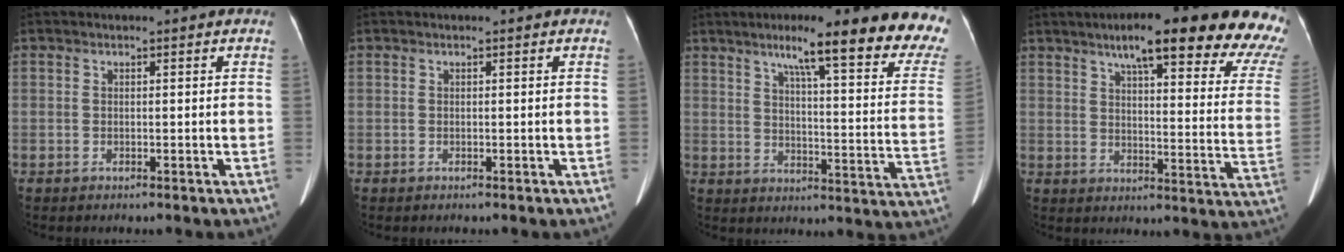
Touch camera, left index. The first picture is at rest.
{"total": 0.0}
{"total": 21.6, "force": [17.0, 1.2, 13.2], "torque": [-0.166, -0.043, 0.209]}
{"total": 25.3, "force": [19.9, 3.4, 15.3], "torque": [-0.179, -0.030, 0.230]}